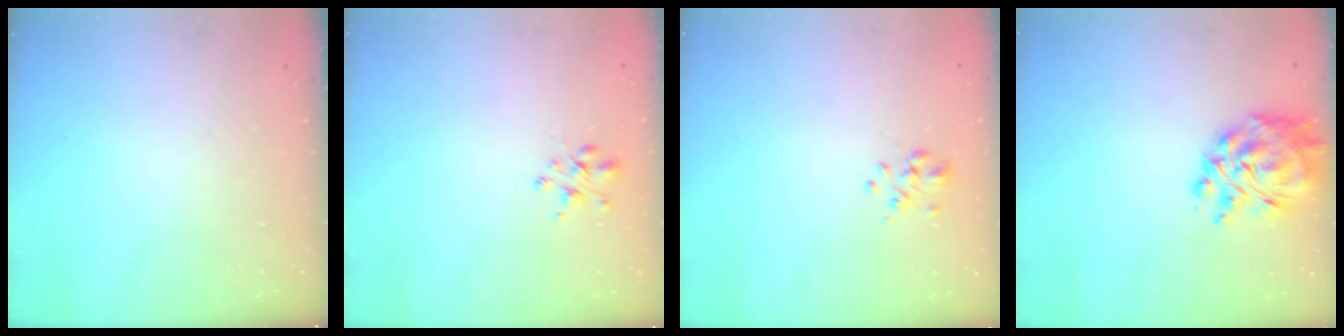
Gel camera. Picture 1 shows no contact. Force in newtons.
{"total": 2.5, "press": 2.5, "slide": 0.5}
{"total": 2.4, "press": 2.2, "slide": 1.1}
{"total": 10.8, "press": 9.9, "slide": 4.3}